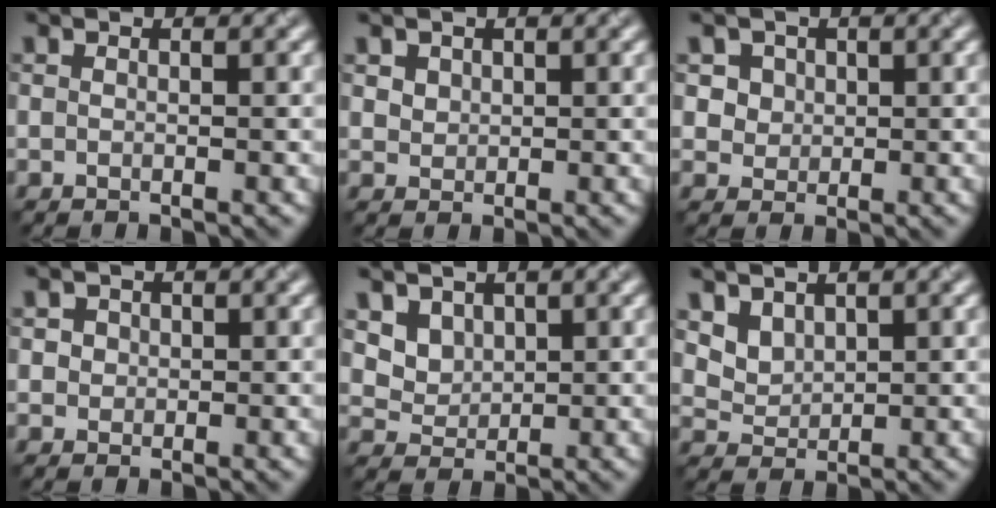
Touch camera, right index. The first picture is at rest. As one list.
[{"total": 1.6, "force": [0.9, 1.2, 0.5], "torque": [-0.012, -0.002, 0.028]}, {"total": 3.6, "force": [1.7, 2.8, 1.4], "torque": [-0.033, 0.004, 0.034]}, {"total": 1.5, "force": [0.6, 1.3, 0.5], "torque": [-0.005, 0.001, 0.017]}, {"total": 4.2, "force": [2.4, 3.0, 1.7], "torque": [-0.056, -0.007, 0.068]}, {"total": 3.1, "force": [2.1, 1.9, 1.1], "torque": [-0.034, -0.009, 0.065]}]